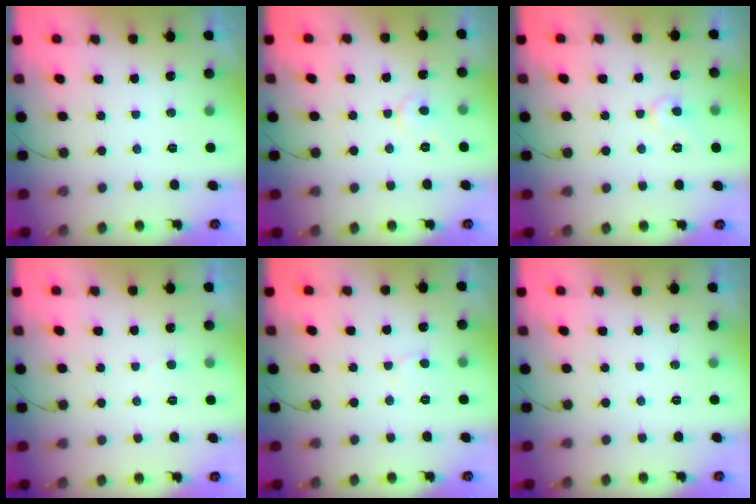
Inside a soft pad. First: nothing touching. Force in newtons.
{"total": 3.8, "press": 3.7, "slide": 0.4}
{"total": 7.1, "press": 7.1, "slide": 0.3}
{"total": 3.5, "press": 3.5, "slide": 0.3}
{"total": 4.6, "press": 4.6, "slide": 0.6}
{"total": 0.0}